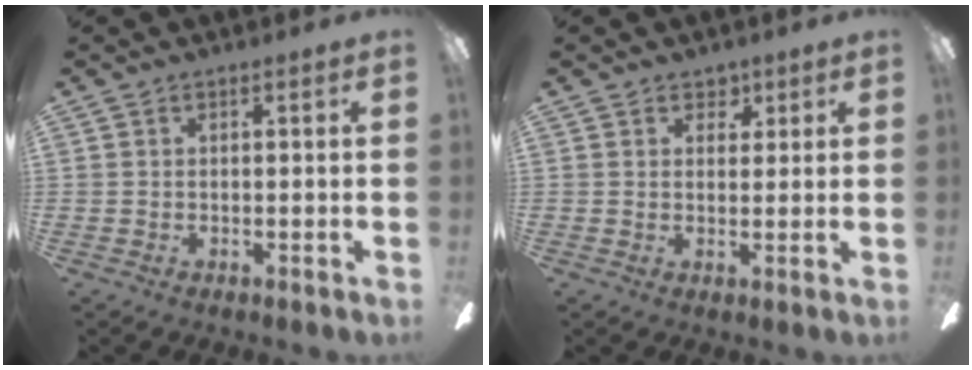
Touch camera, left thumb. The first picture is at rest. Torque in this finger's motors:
{"motor_torque": [-0.24, -0.20, -0.15, -0.20, 0.06]}